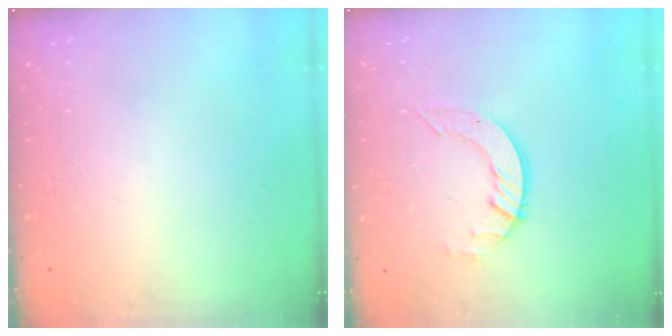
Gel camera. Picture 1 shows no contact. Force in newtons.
{"total": 6.1, "press": 6.1, "slide": 0.5}